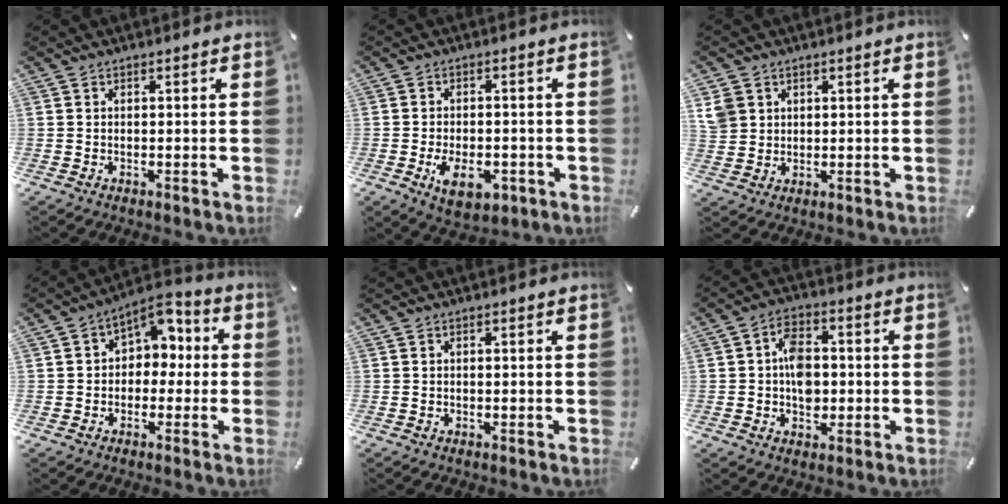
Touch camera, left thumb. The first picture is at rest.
{"total": 7.8, "force": [-2.7, 4.6, 5.7], "torque": [-0.112, 0.002, -0.048]}
{"total": 4.9, "force": [2.0, 4.4, 0.8], "torque": [-0.021, 0.006, 0.040]}
{"total": 6.7, "force": [1.1, 5.8, 3.3], "torque": [-0.040, -0.006, 0.013]}
{"total": 0.0}
{"total": 7.8, "force": [-0.4, 5.6, 5.3], "torque": [-0.080, 0.006, -0.007]}